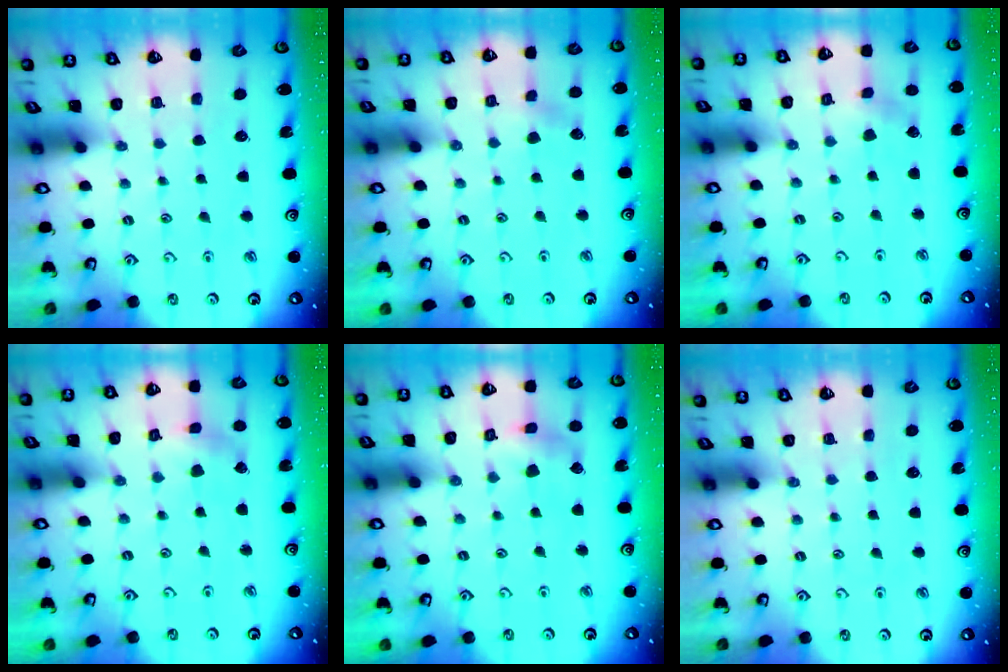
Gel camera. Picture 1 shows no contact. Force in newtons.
{"total": 3.1, "press": 3.1, "slide": 0.7}
{"total": 2.4, "press": 2.4, "slide": 0.2}
{"total": 2.8, "press": 2.8, "slide": 0.3}
{"total": 5.4, "press": 5.3, "slide": 0.7}
{"total": 0.0}